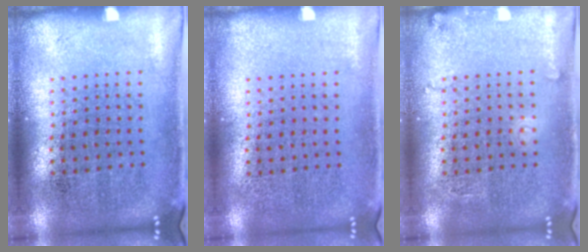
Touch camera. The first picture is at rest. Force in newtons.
{"total": 0.0}
{"total": 1.3, "press": 1.3, "slide": 0.1}